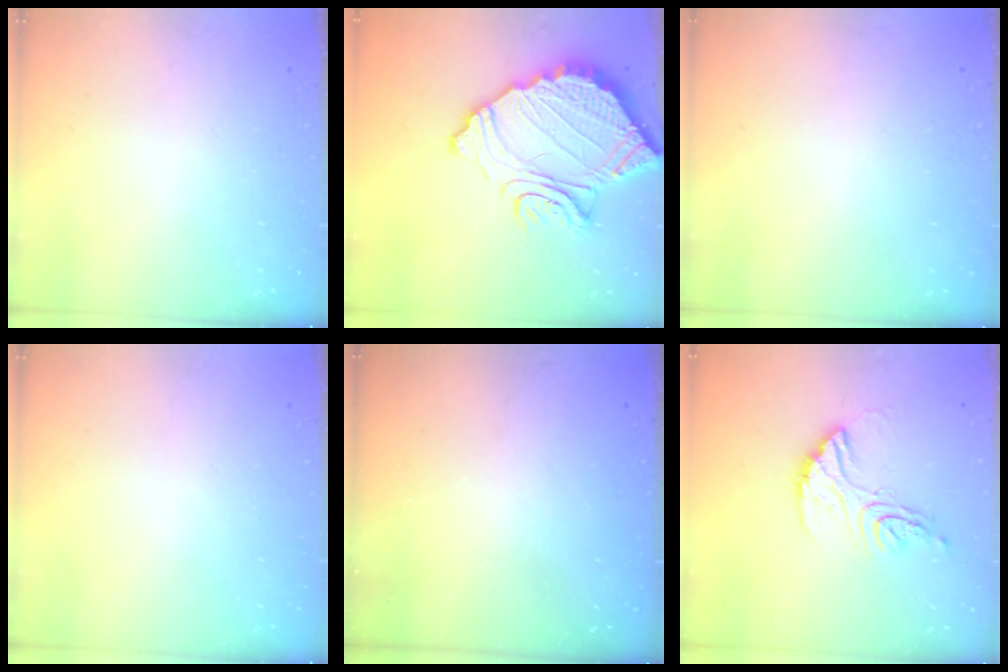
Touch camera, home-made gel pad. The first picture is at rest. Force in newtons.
{"total": 17.7, "press": 17.6, "slide": 1.5}
{"total": 3.6, "press": 3.6, "slide": 0.2}
{"total": 0.0}
{"total": 3.3, "press": 3.3, "slide": 0.1}
{"total": 13.1, "press": 13.1, "slide": 1.0}